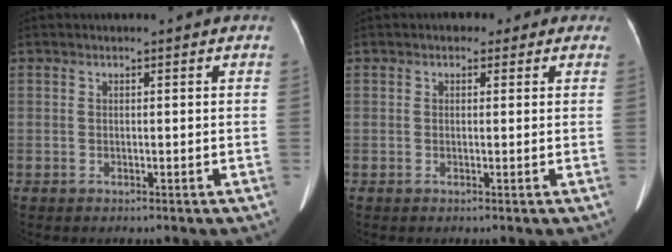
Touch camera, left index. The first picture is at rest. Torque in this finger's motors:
{"motor_torque": [0.94, -1.20, 0.04, 0.00]}